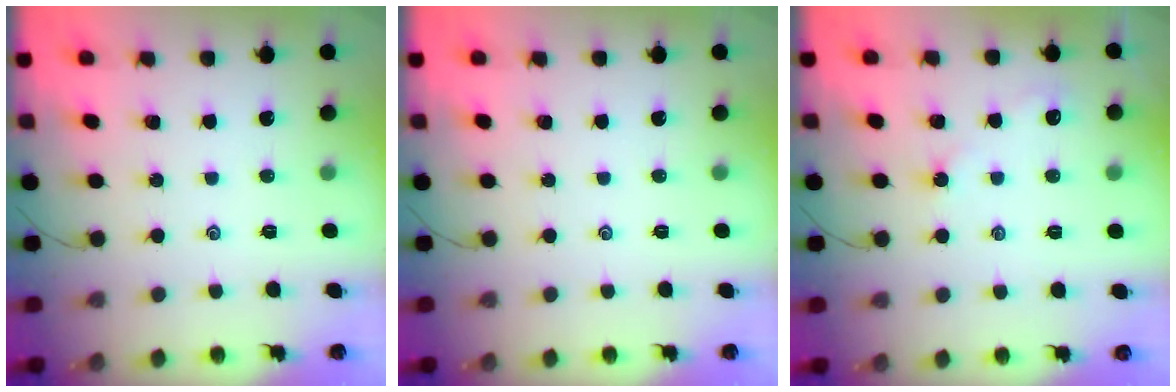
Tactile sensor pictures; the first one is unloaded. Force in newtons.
{"total": 0.0}
{"total": 3.1, "press": 3.1, "slide": 0.6}